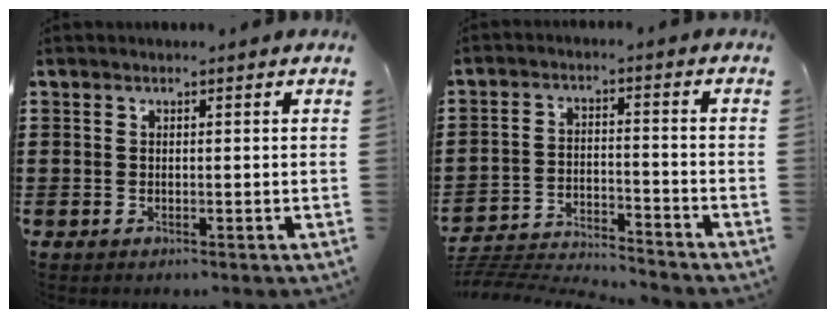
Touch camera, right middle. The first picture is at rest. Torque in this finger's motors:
{"motor_torque": [1.08, 0.21, 0.00, 0.03]}